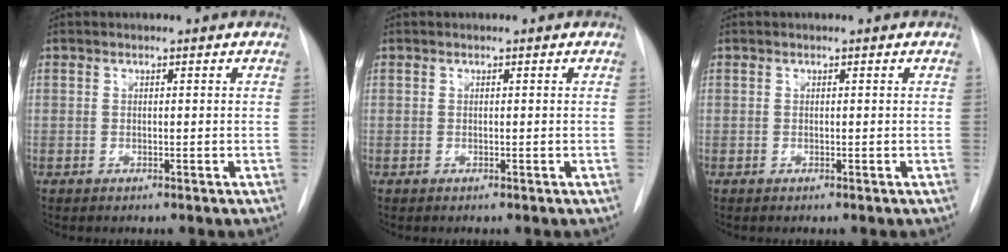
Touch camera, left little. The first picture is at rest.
{"total": 0.0}
{"total": 0.0}